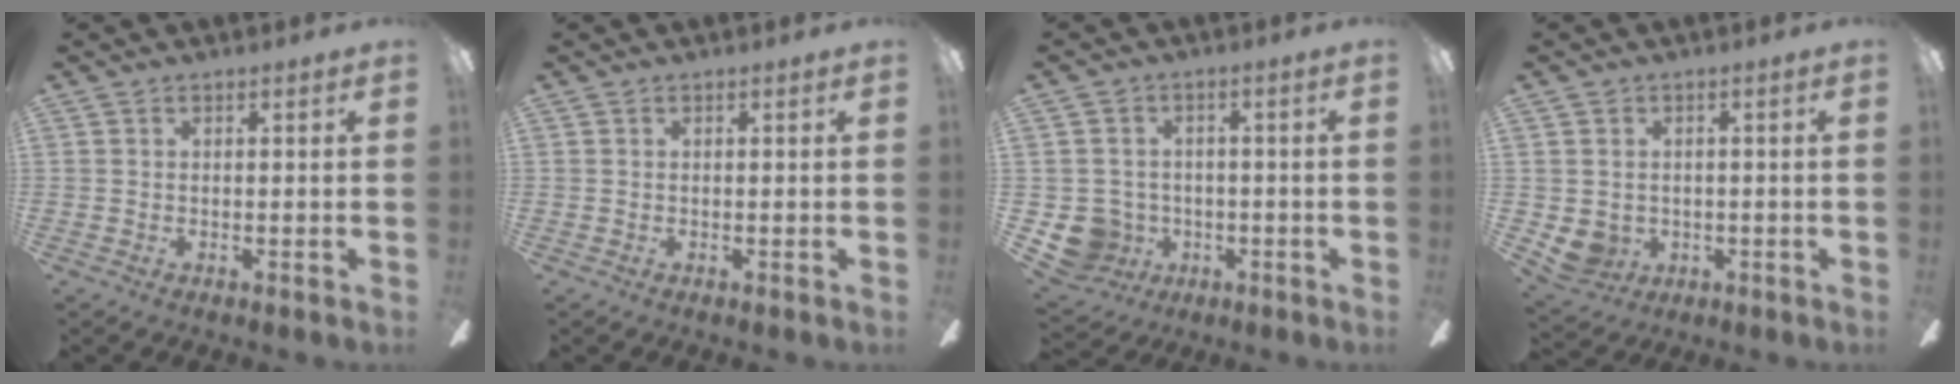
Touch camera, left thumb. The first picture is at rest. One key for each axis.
{"total": 0.0}
{"total": 7.8, "fx": -2.1, "fy": 7.4, "fz": 1.4, "tx": -0.060, "ty": 0.012, "tz": -0.036}
{"total": 5.1, "fx": -0.6, "fy": 4.9, "fz": 1.2, "tx": -0.043, "ty": 0.000, "tz": -0.012}